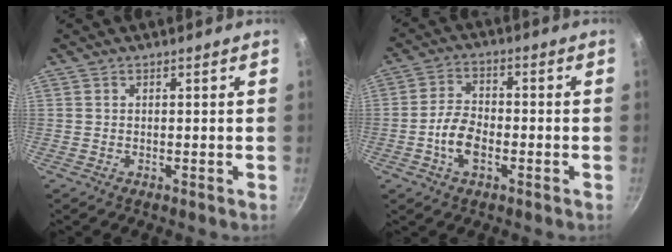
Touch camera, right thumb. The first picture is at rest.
{"total": 7.3, "force": [-2.3, 4.1, 5.6], "torque": [-0.101, 0.022, -0.050]}